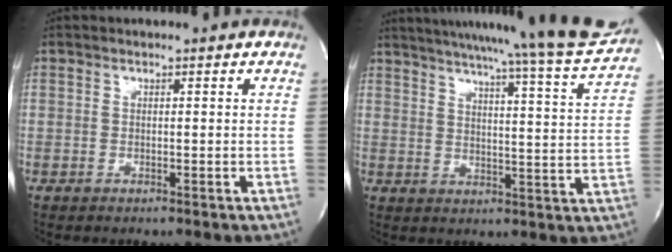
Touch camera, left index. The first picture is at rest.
{"total": 23.9, "force": [21.7, -1.1, 10.0], "torque": [-0.158, -0.069, 0.270]}